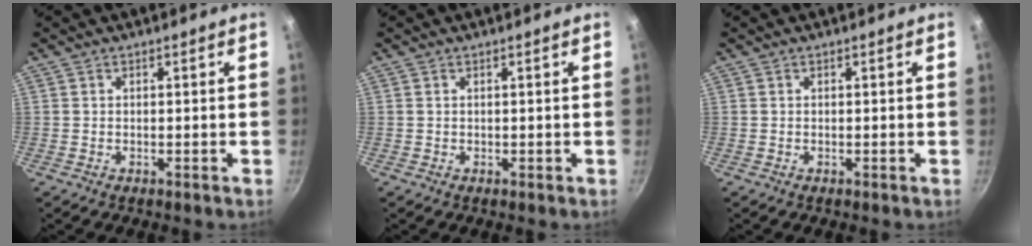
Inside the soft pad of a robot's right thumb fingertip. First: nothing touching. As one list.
[{"total": 0.6, "force": [0.2, 0.5, 0.2], "torque": [-0.002, 0.002, 0.004]}, {"total": 0.0}]